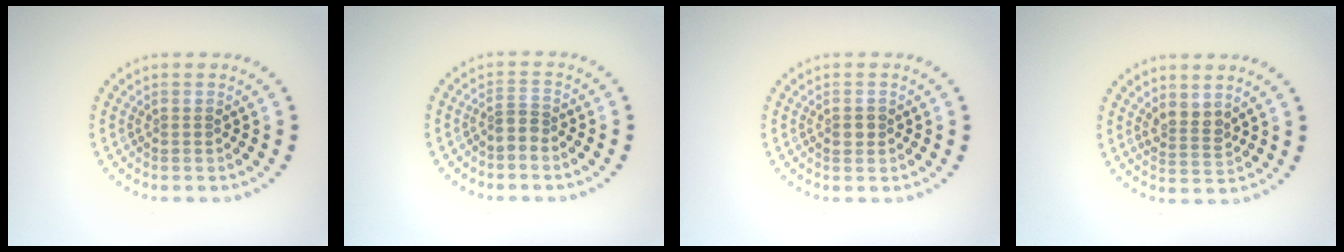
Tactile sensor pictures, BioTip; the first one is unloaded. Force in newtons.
{"total": 1.3, "press": 0.8, "slide": 1.1}
{"total": 1.1, "press": 1.1, "slide": 0.2}
{"total": 2.1, "press": 1.7, "slide": 1.2}